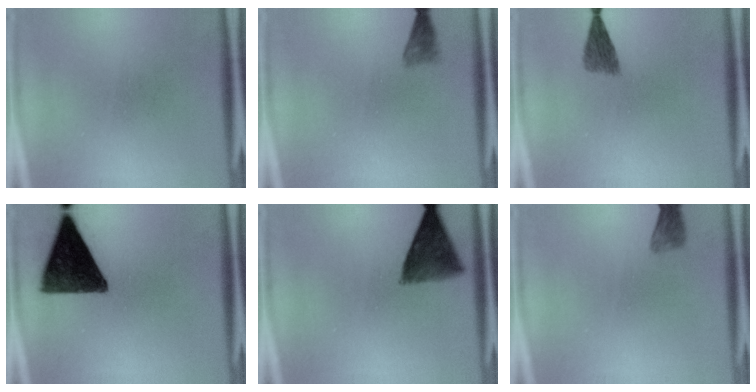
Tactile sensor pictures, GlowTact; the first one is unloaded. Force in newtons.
{"total": 1.9}
{"total": 2.9}
{"total": 14.0}
{"total": 8.7}
{"total": 2.1}